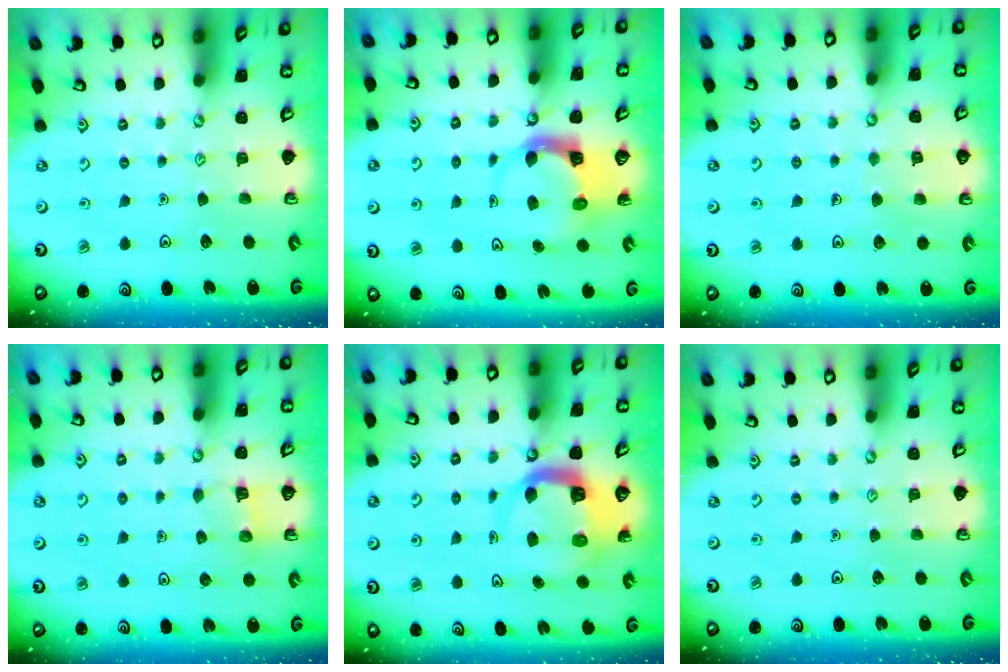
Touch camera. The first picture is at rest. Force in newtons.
{"total": 5.6, "press": 5.6, "slide": 0.8}
{"total": 4.0, "press": 4.0, "slide": 0.3}
{"total": 4.1, "press": 4.1, "slide": 0.4}
{"total": 8.0, "press": 7.9, "slide": 1.0}
{"total": 0.0}